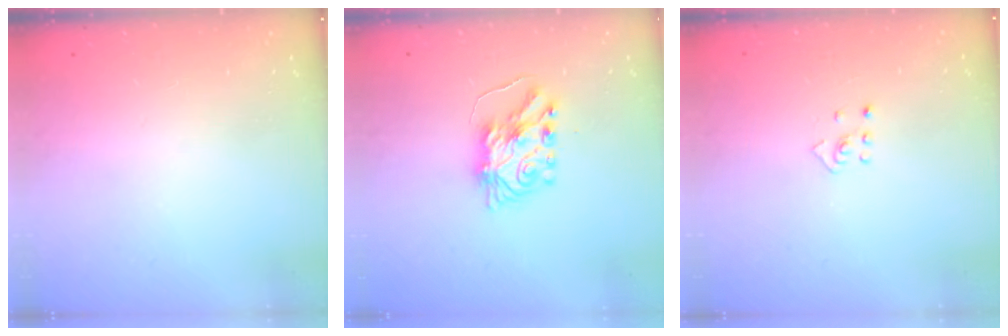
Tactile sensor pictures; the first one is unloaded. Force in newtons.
{"total": 7.8, "press": 7.7, "slide": 0.6}
{"total": 2.5, "press": 2.4, "slide": 0.8}